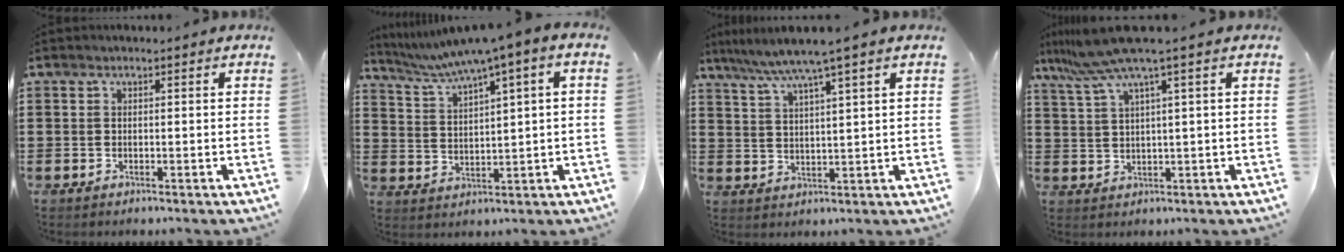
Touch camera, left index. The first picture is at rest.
{"total": 4.8, "force": [3.1, 0.0, 3.6], "torque": [-0.083, -0.018, 0.045]}
{"total": 5.7, "force": [4.3, -0.6, 3.6], "torque": [-0.083, -0.016, 0.071]}
{"total": 6.7, "force": [3.9, -0.6, 5.4], "torque": [-0.130, -0.023, 0.065]}